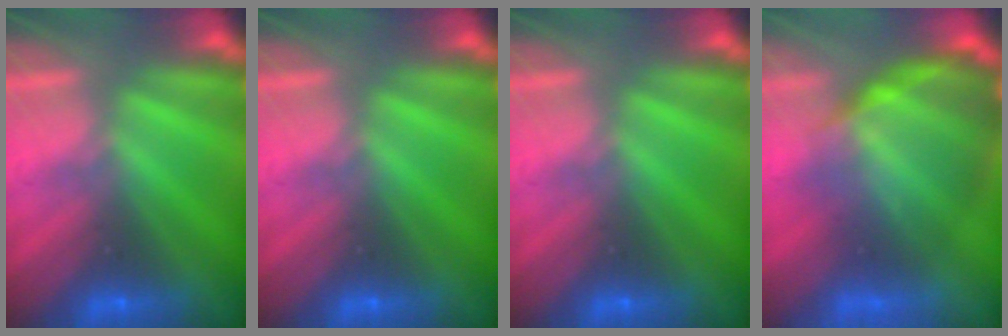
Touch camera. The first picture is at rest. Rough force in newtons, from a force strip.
{"total": 0.0}
{"total": 0.0}
{"total": 7.6}